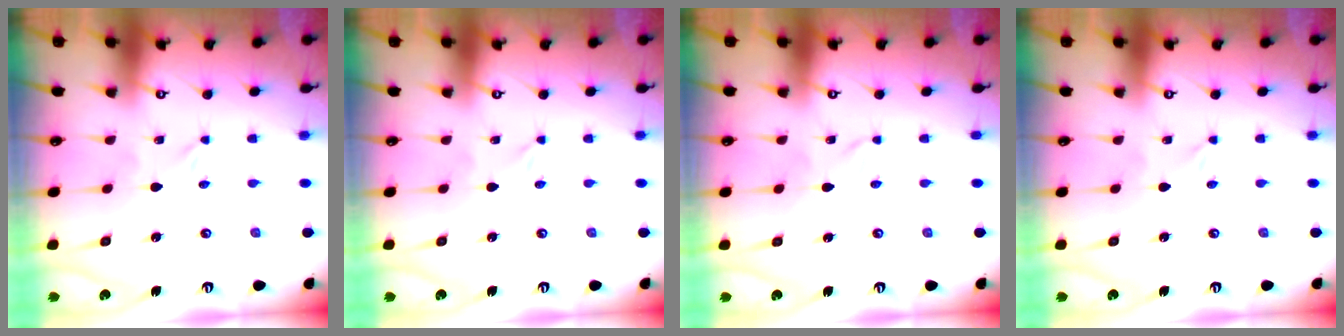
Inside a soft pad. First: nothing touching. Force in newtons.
{"total": 0.0}
{"total": 0.9, "press": 0.9, "slide": 0.2}
{"total": 0.0}